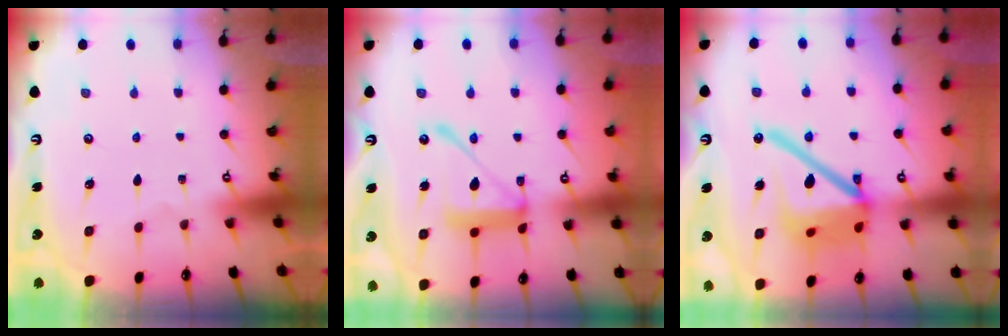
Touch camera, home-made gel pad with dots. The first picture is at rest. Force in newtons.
{"total": 15.8, "press": 15.7, "slide": 1.7}
{"total": 19.8, "press": 19.6, "slide": 2.8}